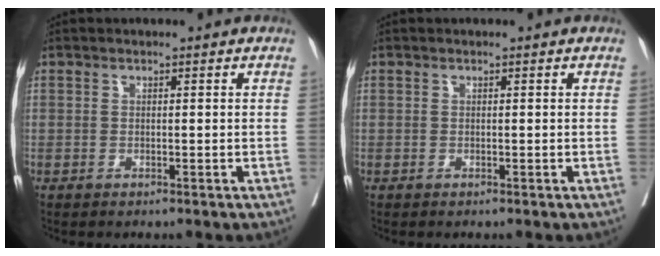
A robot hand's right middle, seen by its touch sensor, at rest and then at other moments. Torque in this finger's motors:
{"motor_torque": [0.00, 0.00, -0.08, -0.03]}